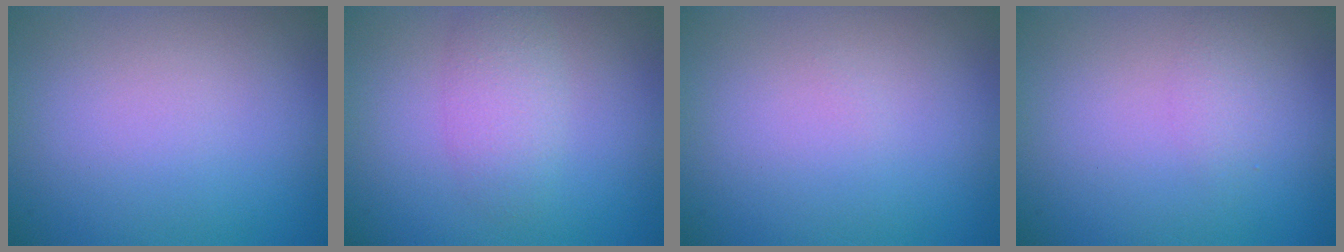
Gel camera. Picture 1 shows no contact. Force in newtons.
{"total": 2.5, "press": 2.5, "slide": 0.2}
{"total": 0.0}
{"total": 1.3, "press": 1.3, "slide": 0.0}